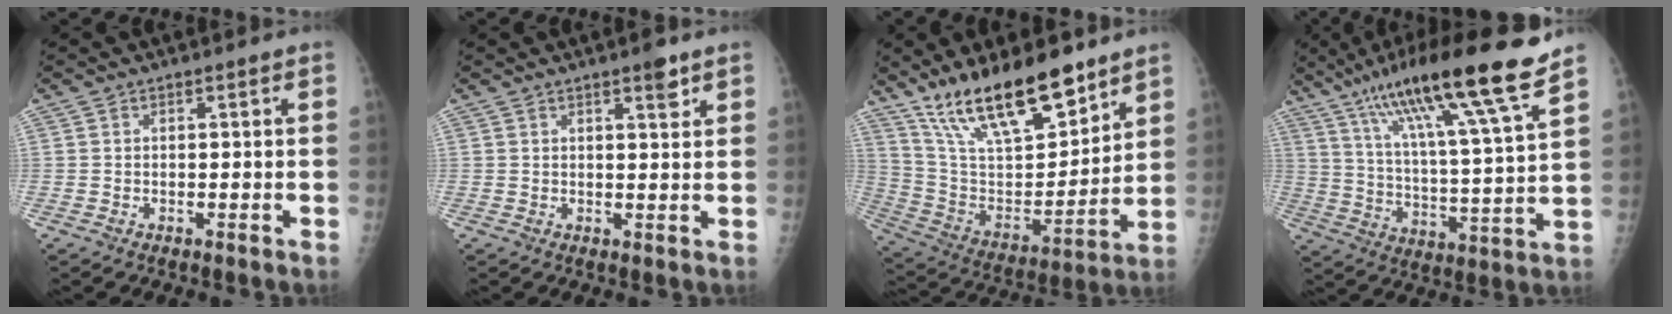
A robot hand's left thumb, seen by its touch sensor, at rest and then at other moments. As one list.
[{"total": 3.0, "force": [2.0, 1.0, 2.0], "torque": [-0.018, -0.010, 0.025]}, {"total": 22.0, "force": [15.6, 7.6, 13.5], "torque": [-0.196, -0.073, 0.285]}, {"total": 21.6, "force": [14.6, 1.3, 15.8], "torque": [-0.253, -0.045, 0.247]}]